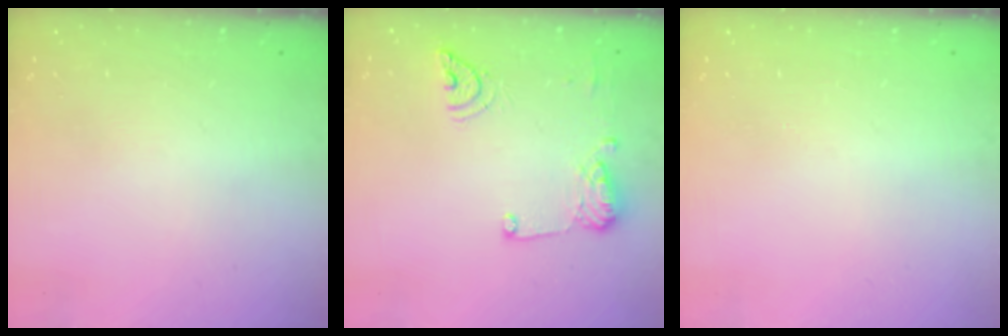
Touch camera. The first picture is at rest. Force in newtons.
{"total": 11.2, "press": 11.1, "slide": 1.5}
{"total": 0.0}